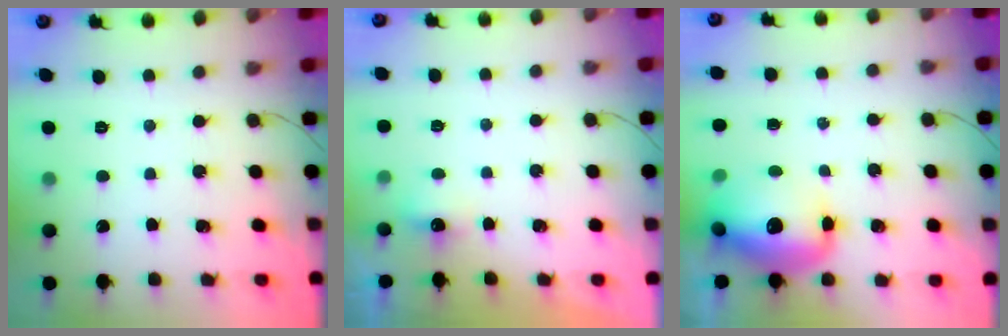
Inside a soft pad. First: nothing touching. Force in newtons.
{"total": 2.3, "press": 2.2, "slide": 0.7}
{"total": 13.9, "press": 13.5, "slide": 3.5}